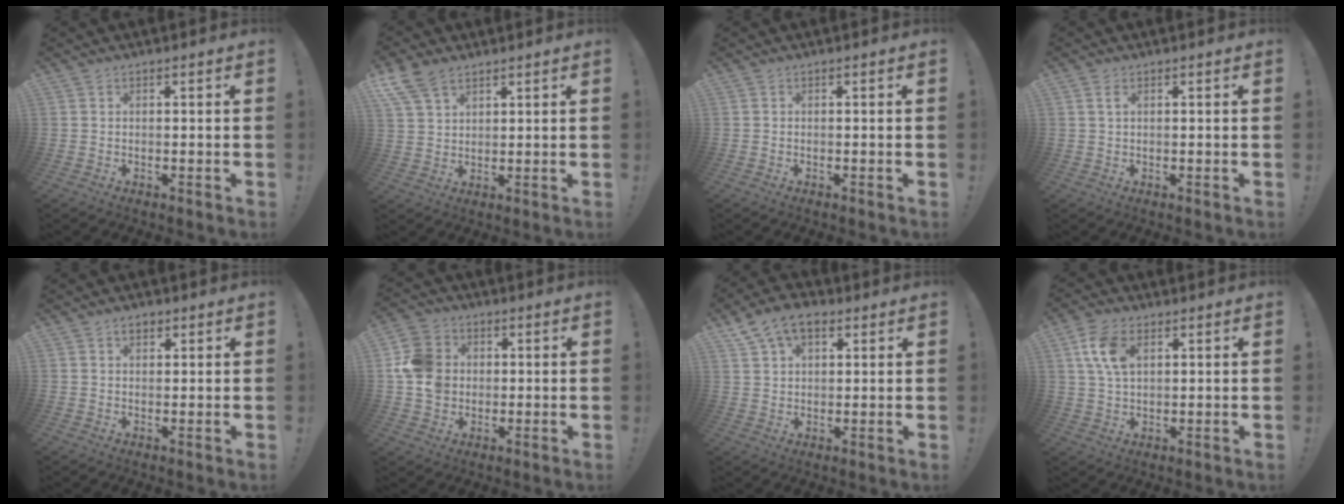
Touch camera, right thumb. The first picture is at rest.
{"total": 8.8, "force": [6.0, 4.9, 4.3], "torque": [-0.080, -0.021, 0.121]}
{"total": 0.0}
{"total": 2.0, "force": [0.9, 0.9, 1.6], "torque": [-0.032, 0.002, 0.015]}
{"total": 2.8, "force": [1.4, 1.8, 1.6], "torque": [-0.027, 0.002, 0.025]}
{"total": 11.5, "force": [0.6, 10.2, 5.2], "torque": [-0.087, 0.009, 0.017]}
{"total": 9.6, "force": [5.1, 6.0, 5.5], "torque": [-0.101, -0.007, 0.099]}
{"total": 9.5, "force": [3.5, 5.7, 6.7], "torque": [-0.136, 0.002, 0.066]}